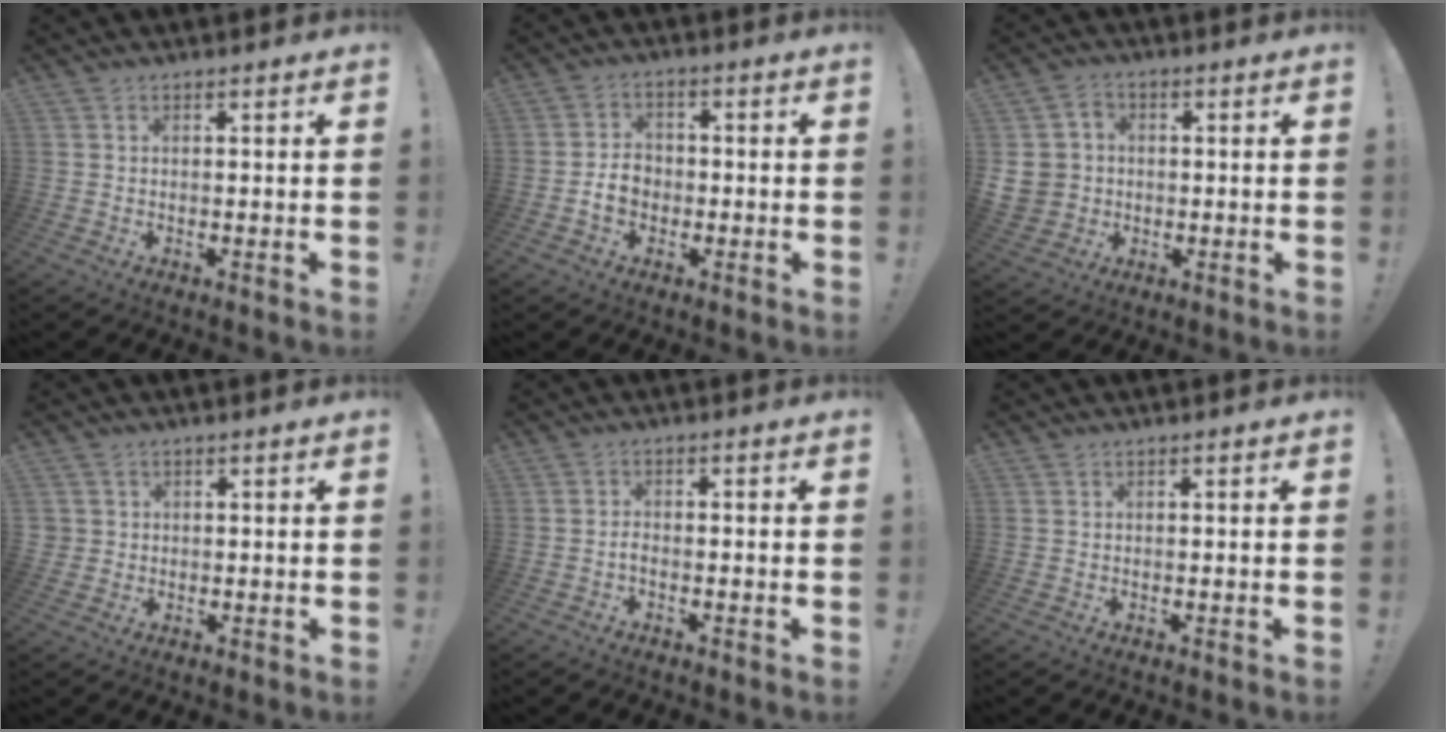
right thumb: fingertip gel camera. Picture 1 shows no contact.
{"total": 6.1, "force": [-1.8, 4.9, 3.2], "torque": [-0.048, 0.014, -0.033]}
{"total": 7.3, "force": [-0.5, 6.9, 2.3], "torque": [-0.052, 0.009, -0.005]}
{"total": 1.9, "force": [0.4, 1.8, 0.3], "torque": [-0.009, 0.002, 0.009]}
{"total": 1.9, "force": [-1.2, 0.4, 1.5], "torque": [-0.024, 0.005, -0.021]}
{"total": 0.0}